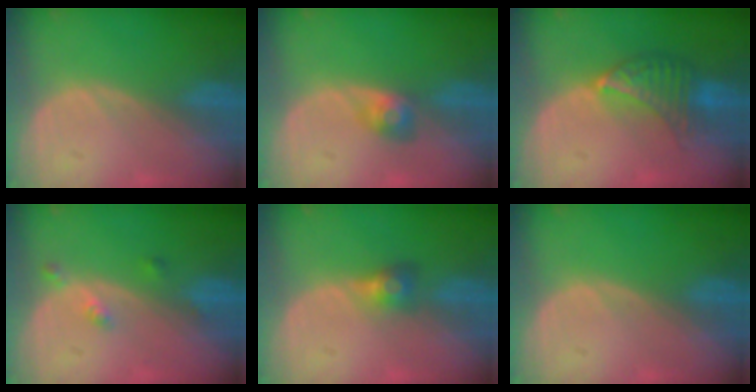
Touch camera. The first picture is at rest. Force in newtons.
{"total": 2.9, "press": 2.6, "slide": 1.1}
{"total": 6.7, "press": 6.1, "slide": 2.8}
{"total": 2.4, "press": 2.0, "slide": 1.3}
{"total": 2.8, "press": 2.6, "slide": 1.0}
{"total": 0.0}